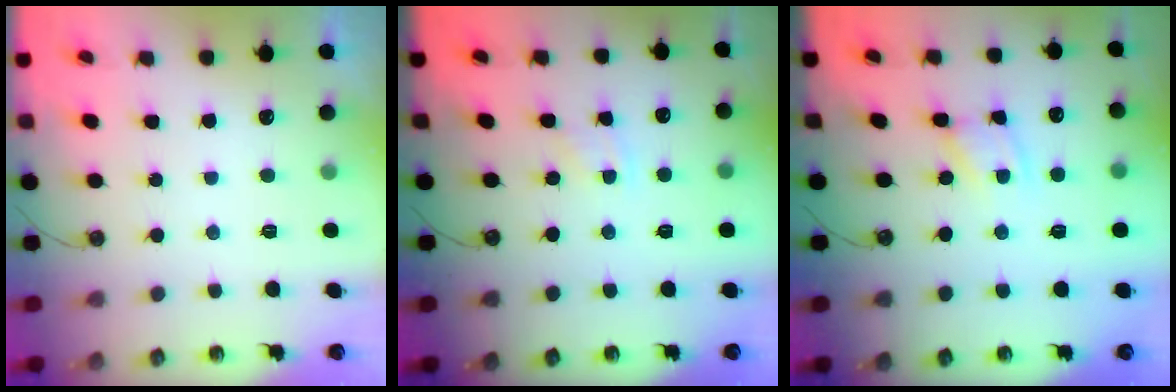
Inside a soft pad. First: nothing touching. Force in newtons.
{"total": 3.5, "press": 3.5, "slide": 0.4}
{"total": 3.2, "press": 3.2, "slide": 0.2}